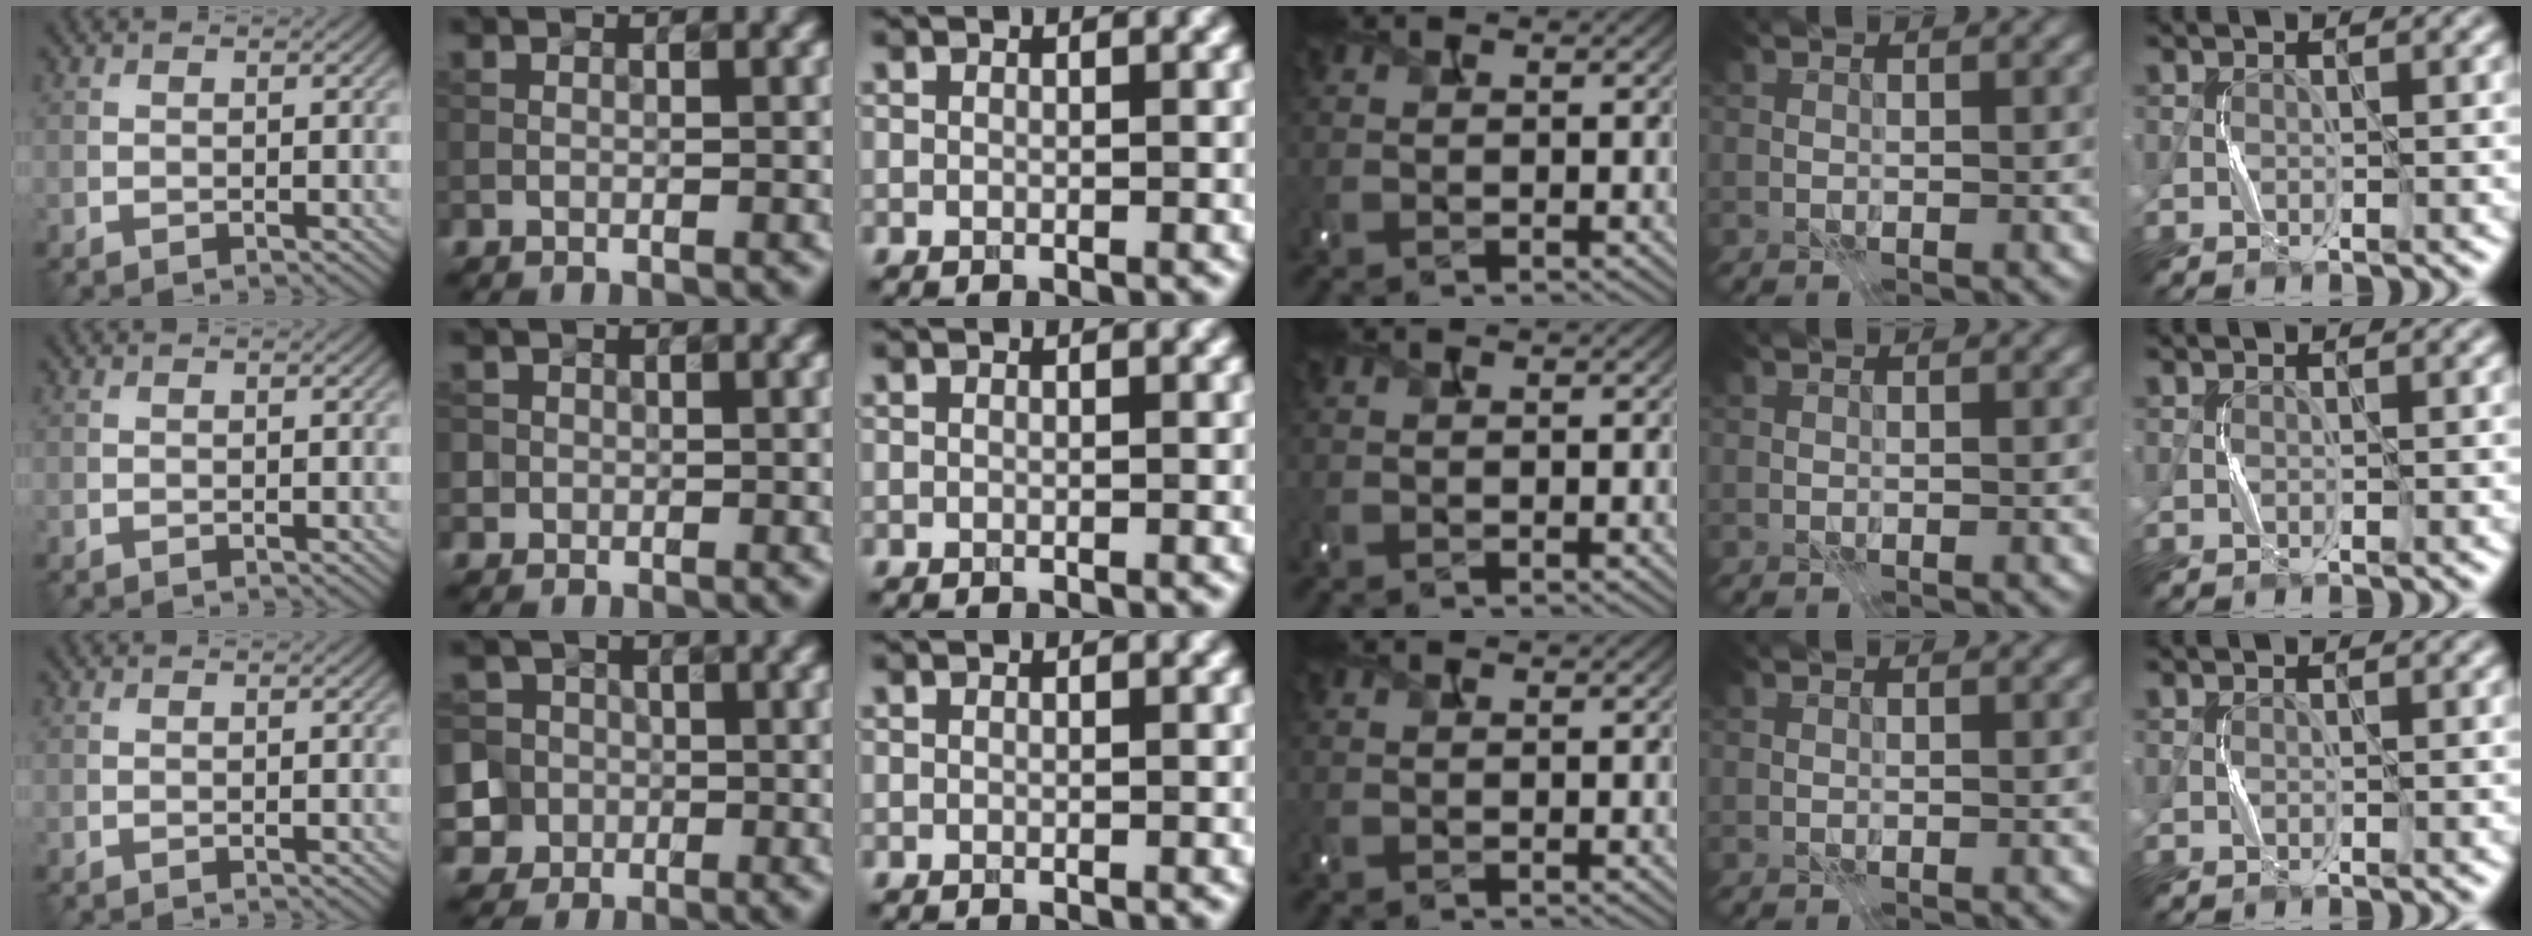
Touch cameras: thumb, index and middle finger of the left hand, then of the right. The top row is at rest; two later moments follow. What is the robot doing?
{"motion": "press", "object": "camera"}